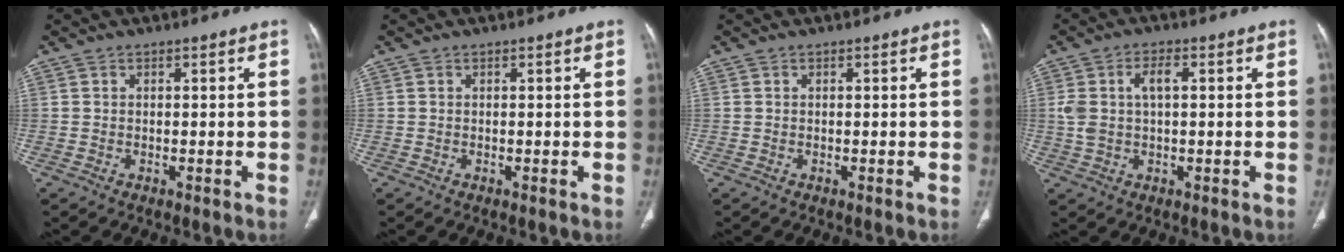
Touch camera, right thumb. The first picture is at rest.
{"total": 0.0}
{"total": 0.0}
{"total": 5.8, "force": [1.0, 2.9, 4.9], "torque": [-0.113, 0.016, 0.021]}